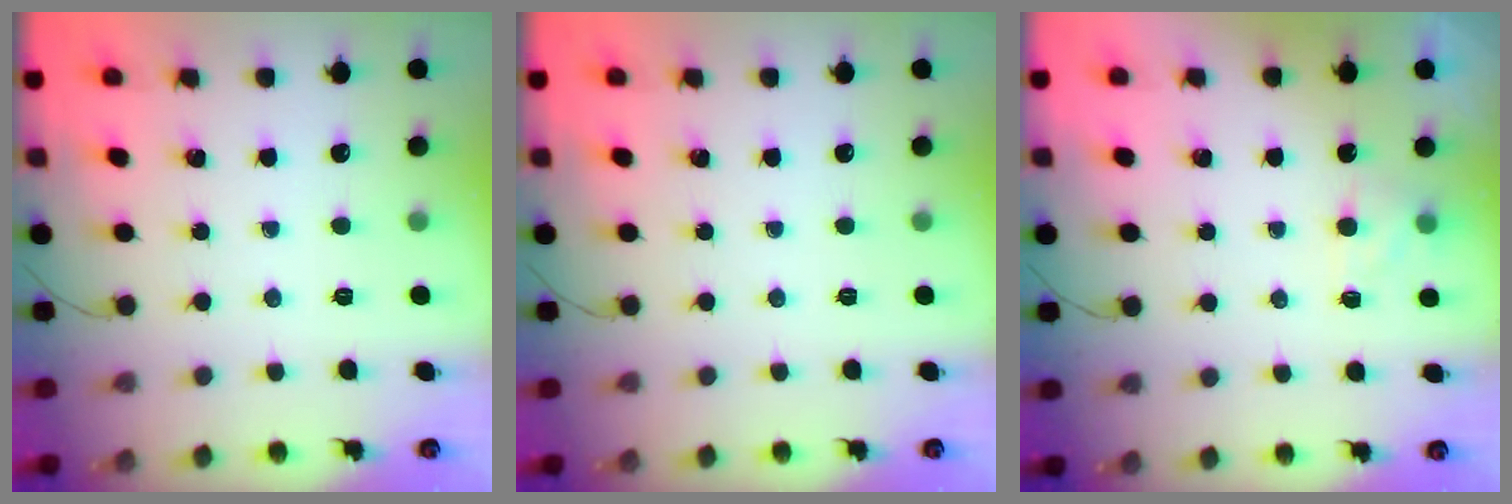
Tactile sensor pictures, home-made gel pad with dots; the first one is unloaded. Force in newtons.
{"total": 0.0}
{"total": 4.0, "press": 3.8, "slide": 1.1}